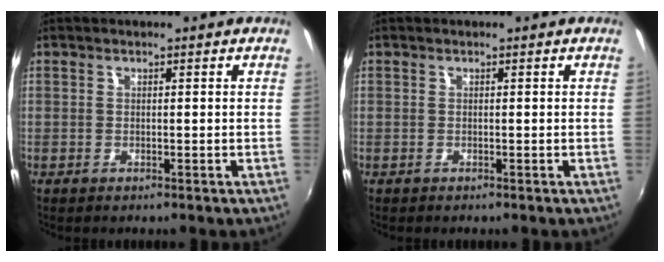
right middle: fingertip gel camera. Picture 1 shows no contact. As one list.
[{"total": 0.0}]